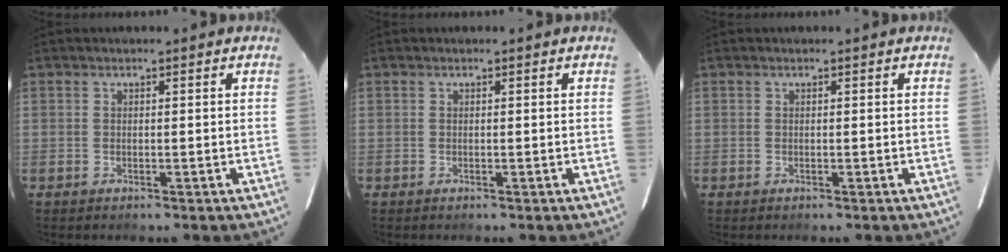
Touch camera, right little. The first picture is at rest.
{"total": 0.0}
{"total": 0.0}